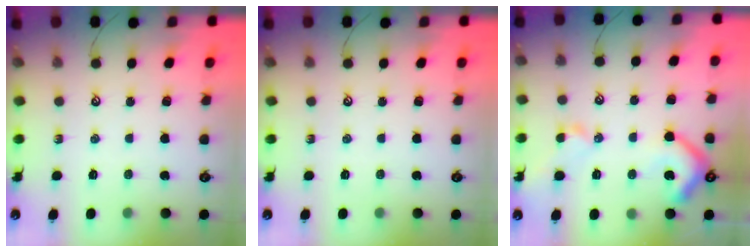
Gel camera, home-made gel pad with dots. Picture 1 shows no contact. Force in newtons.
{"total": 0.0}
{"total": 9.3, "press": 9.2, "slide": 1.2}